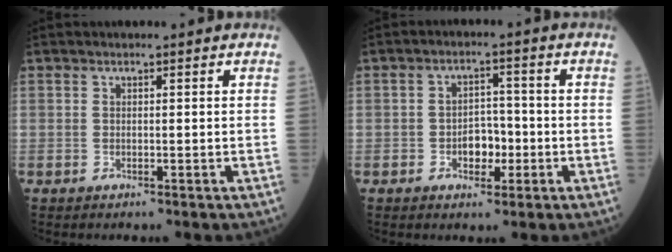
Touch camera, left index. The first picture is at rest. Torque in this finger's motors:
{"motor_torque": [0.12, -0.02, 0.05, 0.02]}